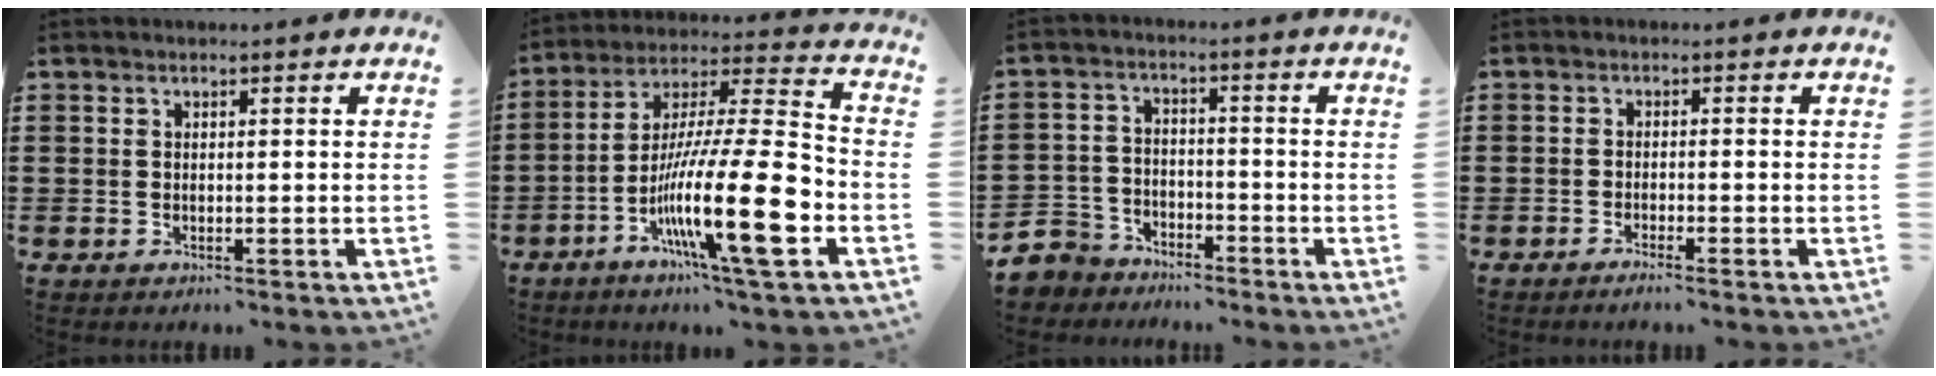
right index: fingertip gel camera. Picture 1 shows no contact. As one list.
[{"total": 21.5, "force": [-7.0, 3.6, 20.0], "torque": [-0.384, -0.008, -0.120]}, {"total": 5.2, "force": [-4.8, 2.0, 0.1], "torque": [-0.029, 0.002, -0.106]}, {"total": 1.4, "force": [-1.2, -0.2, 0.6], "torque": [-0.011, -0.005, -0.022]}]